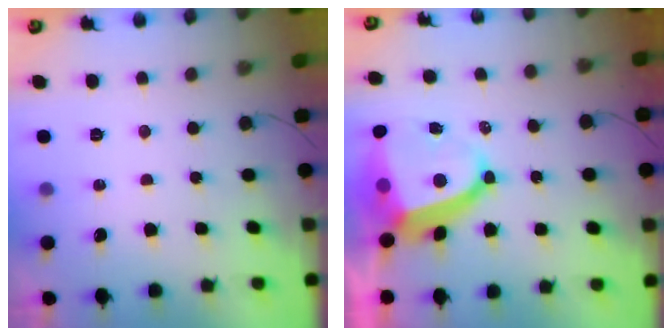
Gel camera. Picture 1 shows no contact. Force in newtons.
{"total": 11.0, "press": 10.9, "slide": 1.8}